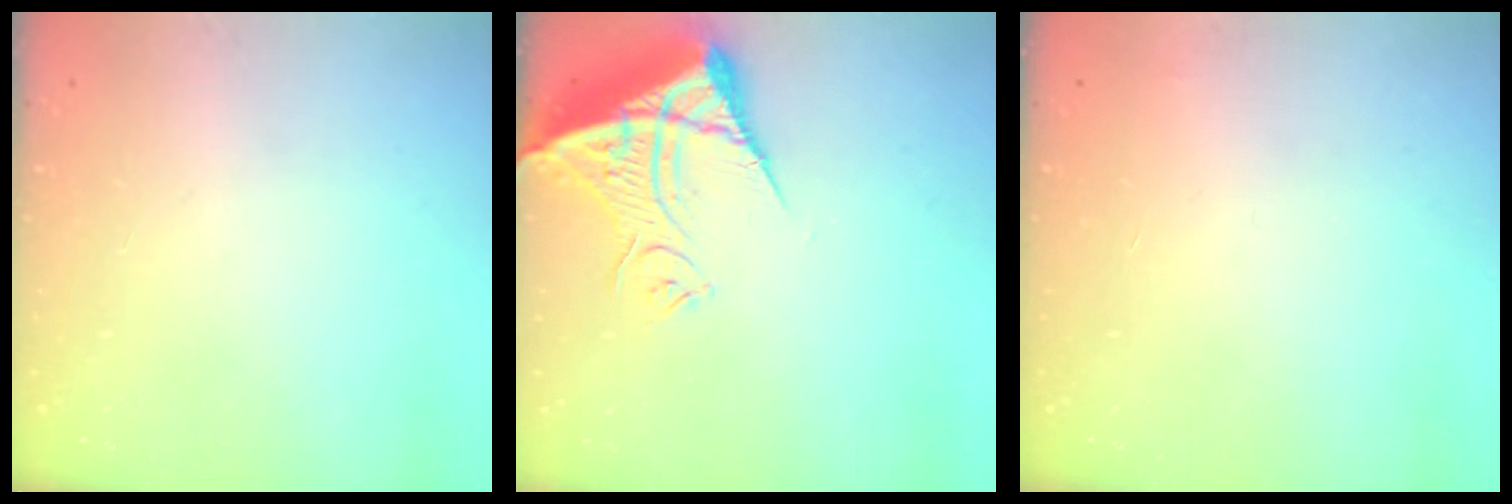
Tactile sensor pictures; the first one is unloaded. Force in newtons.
{"total": 13.0, "press": 12.9, "slide": 1.8}
{"total": 3.6, "press": 3.6, "slide": 0.1}